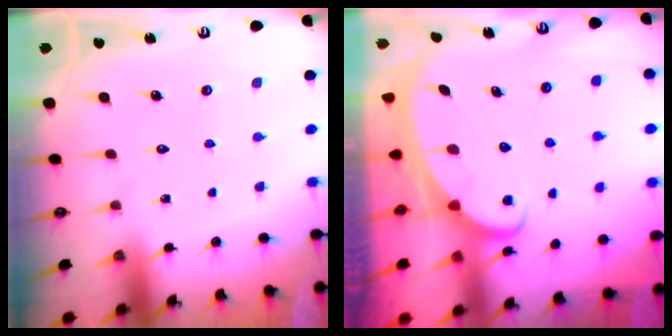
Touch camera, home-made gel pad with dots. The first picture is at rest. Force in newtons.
{"total": 2.8, "press": 2.8, "slide": 0.2}